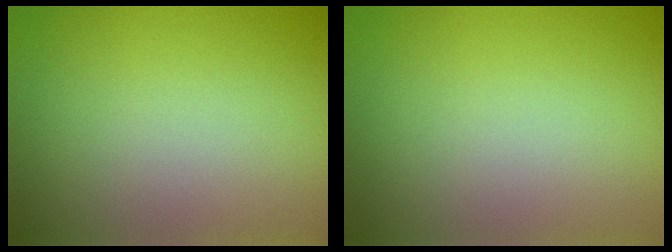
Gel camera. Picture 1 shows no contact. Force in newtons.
{"total": 0.0}